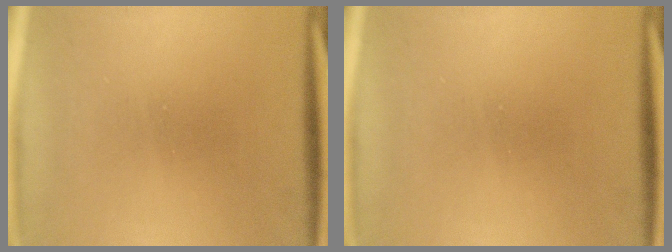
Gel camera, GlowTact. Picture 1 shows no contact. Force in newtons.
{"total": 0.0}